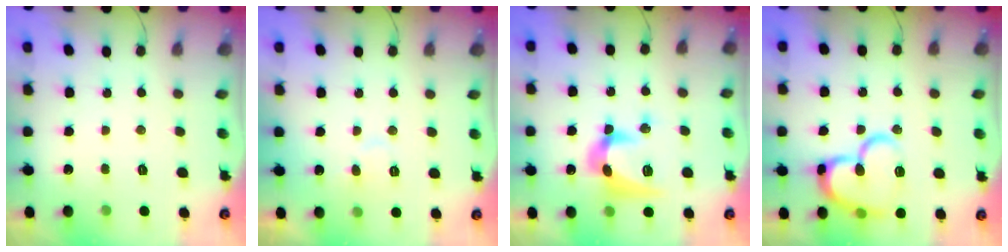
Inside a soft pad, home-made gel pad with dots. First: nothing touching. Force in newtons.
{"total": 6.0, "press": 6.0, "slide": 0.5}
{"total": 15.0, "press": 14.9, "slide": 0.8}
{"total": 17.5, "press": 17.4, "slide": 2.1}